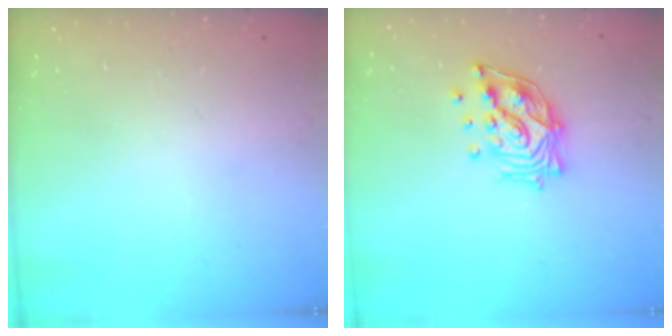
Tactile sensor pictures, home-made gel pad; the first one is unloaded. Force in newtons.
{"total": 13.9, "press": 13.8, "slide": 1.4}